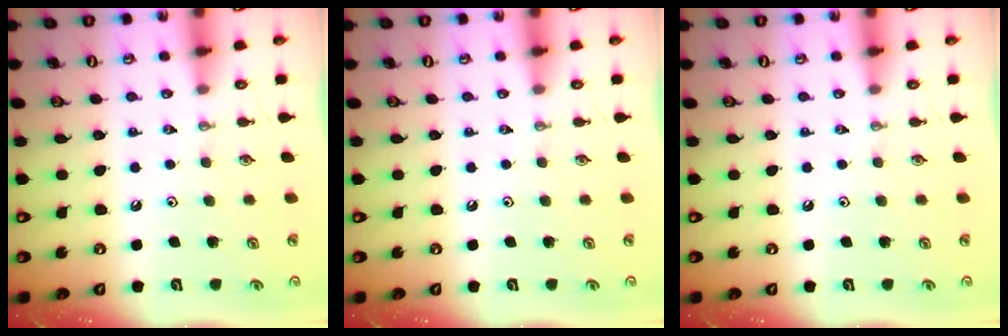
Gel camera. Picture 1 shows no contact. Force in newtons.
{"total": 0.0}
{"total": 0.0}